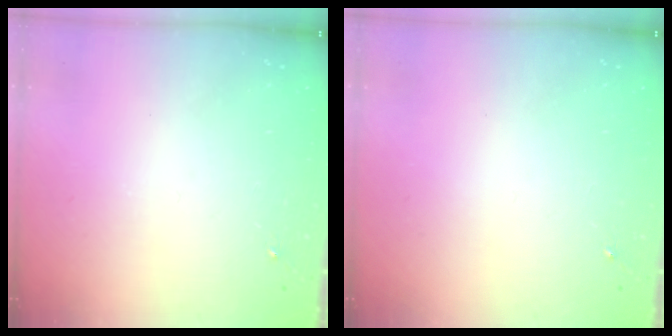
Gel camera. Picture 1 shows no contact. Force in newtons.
{"total": 0.0}